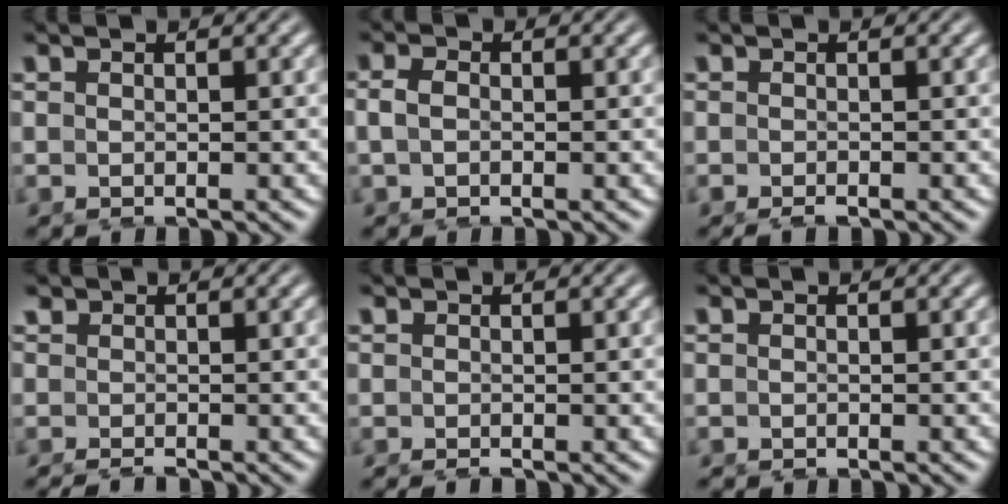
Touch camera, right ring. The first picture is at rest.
{"total": 1.3, "force": [0.0, 0.6, 1.1], "torque": [-0.026, 0.002, -0.003]}
{"total": 0.7, "force": [-0.7, 0.1, 0.1], "torque": [-0.002, -0.003, -0.013]}
{"total": 1.0, "force": [-1.0, 0.0, -0.2], "torque": [0.005, -0.012, -0.011]}
{"total": 0.6, "force": [-0.5, -0.1, -0.2], "torque": [0.004, -0.005, -0.008]}
{"total": 0.5, "force": [-0.5, 0.1, -0.2], "torque": [0.003, -0.004, -0.009]}